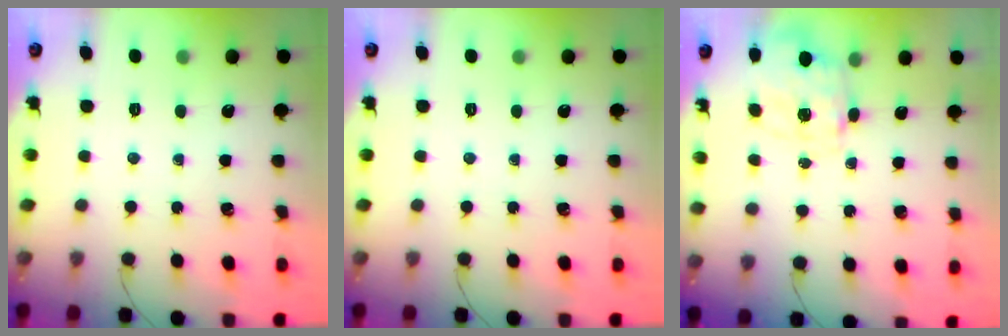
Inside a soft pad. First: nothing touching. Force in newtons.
{"total": 0.0}
{"total": 2.5, "press": 2.3, "slide": 1.0}